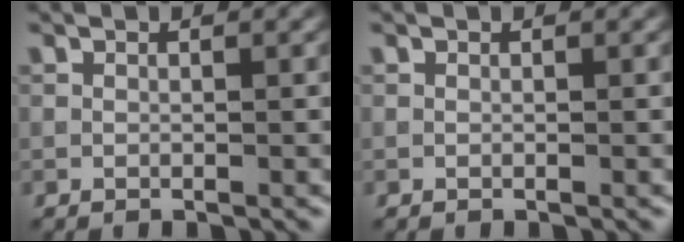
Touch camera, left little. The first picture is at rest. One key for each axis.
{"total": 0.0}